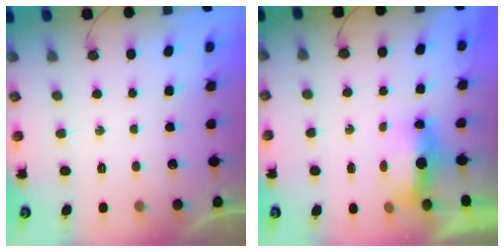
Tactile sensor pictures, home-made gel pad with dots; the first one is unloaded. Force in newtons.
{"total": 14.7, "press": 7.2, "slide": 12.8}